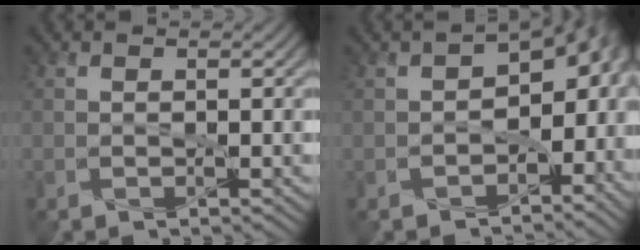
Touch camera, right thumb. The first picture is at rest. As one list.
[{"total": 11.4, "force": [-2.6, 7.0, 8.6], "torque": [-0.101, -0.025, -0.027]}]